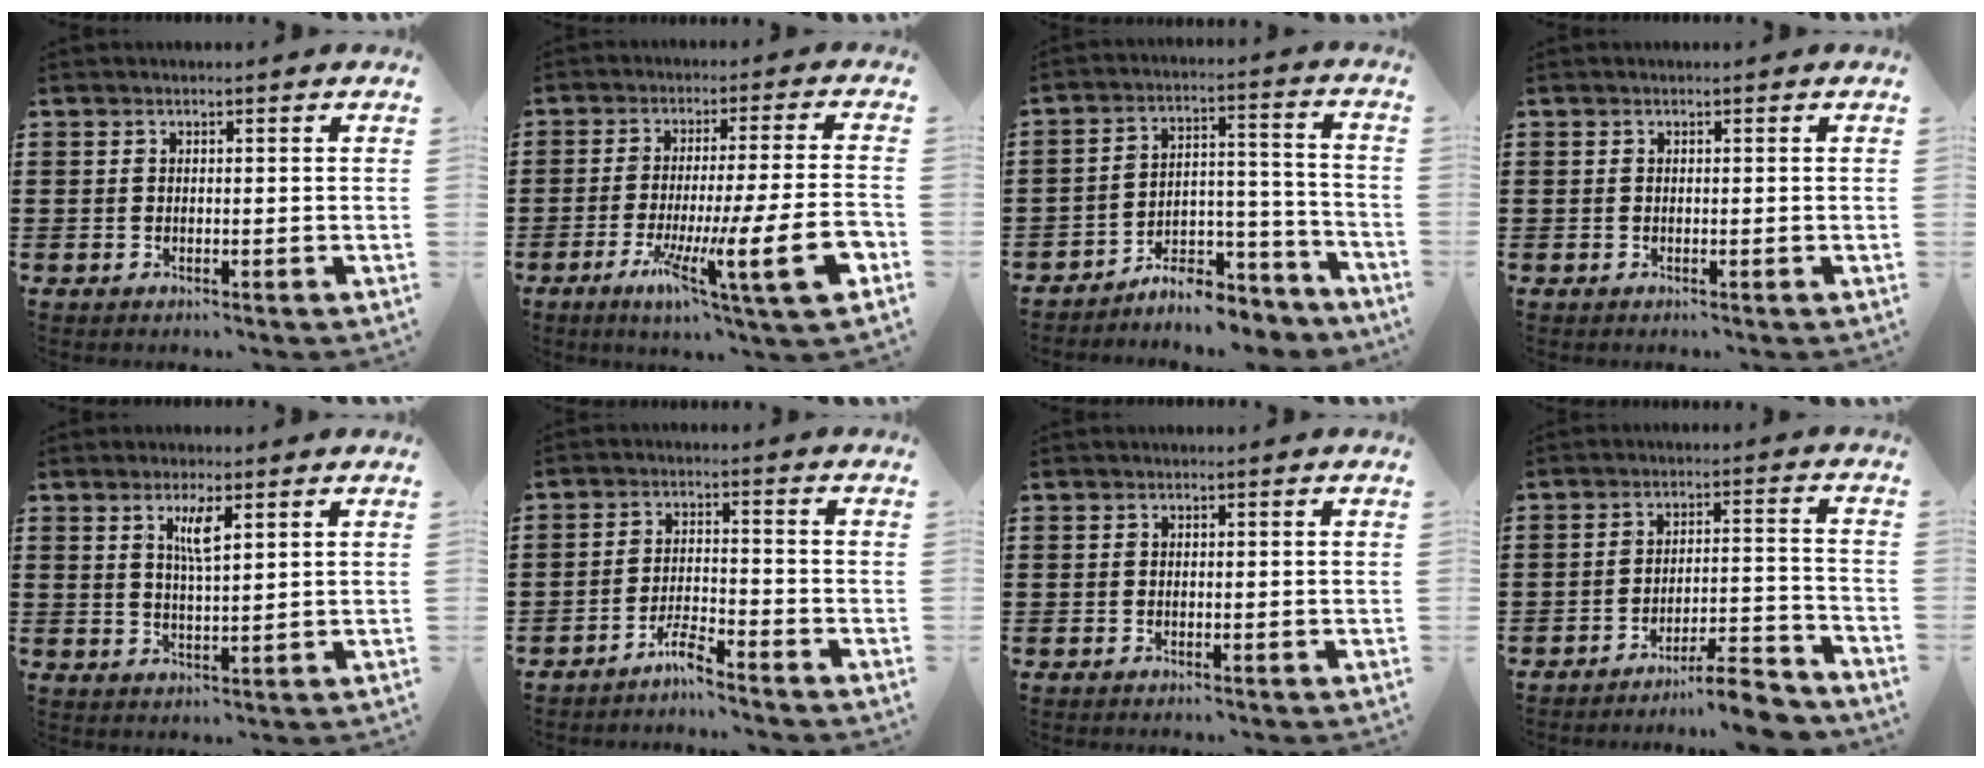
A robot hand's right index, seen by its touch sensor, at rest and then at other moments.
{"total": 15.1, "force": [-4.8, 1.7, 14.2], "torque": [-0.234, -0.010, -0.071]}
{"total": 6.9, "force": [-6.5, 1.6, 1.6], "torque": [-0.019, 0.020, -0.126]}
{"total": 0.0}
{"total": 4.0, "force": [1.9, 0.8, 3.4], "torque": [-0.064, 0.001, 0.029]}
{"total": 3.5, "force": [-3.3, 0.2, 1.3], "torque": [-0.035, 0.003, -0.067]}
{"total": 0.0}
{"total": 7.3, "force": [-6.7, 0.3, 2.9], "torque": [-0.039, 0.008, -0.124]}